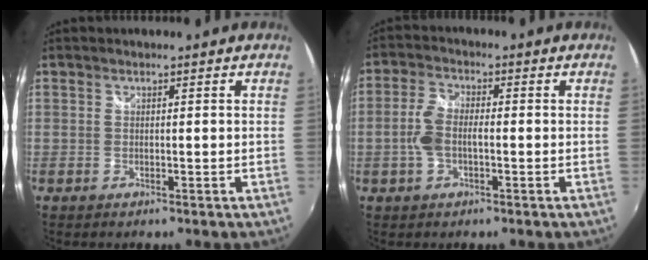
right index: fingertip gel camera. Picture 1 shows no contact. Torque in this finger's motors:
{"motor_torque": [0.62, -0.17, 0.44, 0.13]}